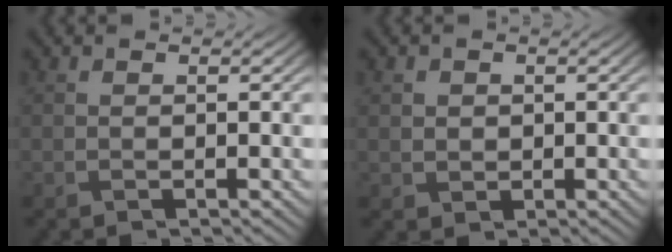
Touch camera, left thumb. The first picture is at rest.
{"total": 1.8, "force": [0.2, 1.7, 0.4], "torque": [-0.017, -0.006, 0.003]}